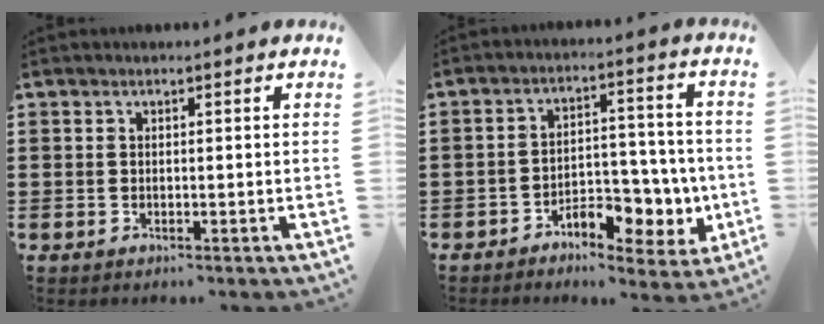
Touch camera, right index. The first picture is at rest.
{"total": 7.3, "force": [-3.7, 4.4, 4.6], "torque": [-0.060, 0.017, -0.067]}